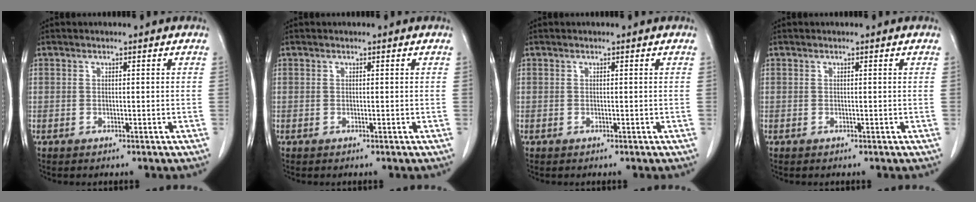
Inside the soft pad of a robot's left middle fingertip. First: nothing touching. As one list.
[{"total": 0.0}, {"total": 0.0}, {"total": 0.0}]